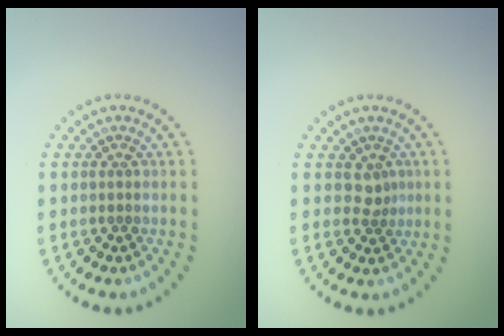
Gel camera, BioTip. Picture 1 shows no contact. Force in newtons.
{"total": 1.4, "press": 1.0, "slide": 0.9}